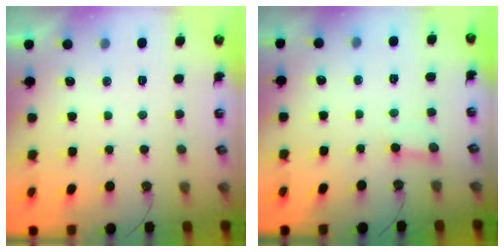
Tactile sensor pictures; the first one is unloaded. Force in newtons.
{"total": 2.2, "press": 2.2, "slide": 0.1}